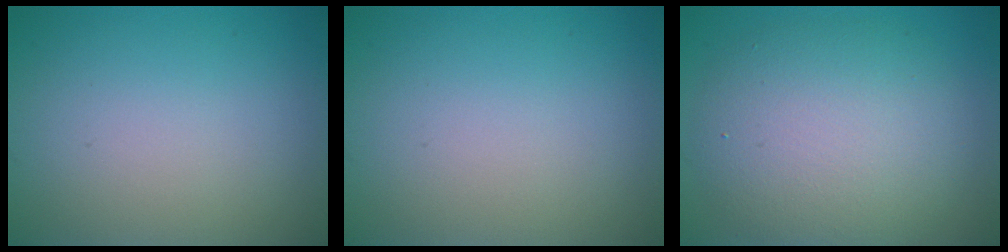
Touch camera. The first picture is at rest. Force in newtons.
{"total": 0.0}
{"total": 7.4, "press": 7.4, "slide": 0.8}